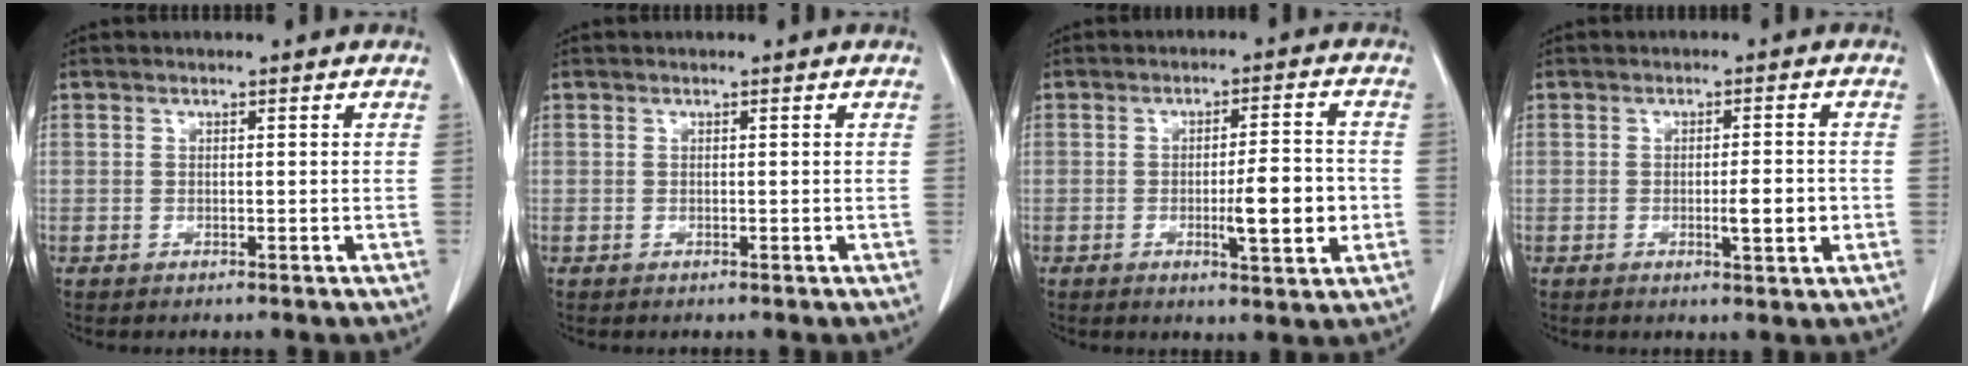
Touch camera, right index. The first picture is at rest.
{"total": 0.0}
{"total": 7.7, "force": [-1.6, 1.1, 7.5], "torque": [-0.110, -0.001, -0.022]}
{"total": 3.9, "force": [-0.8, 0.6, 3.8], "torque": [-0.059, -0.002, -0.009]}